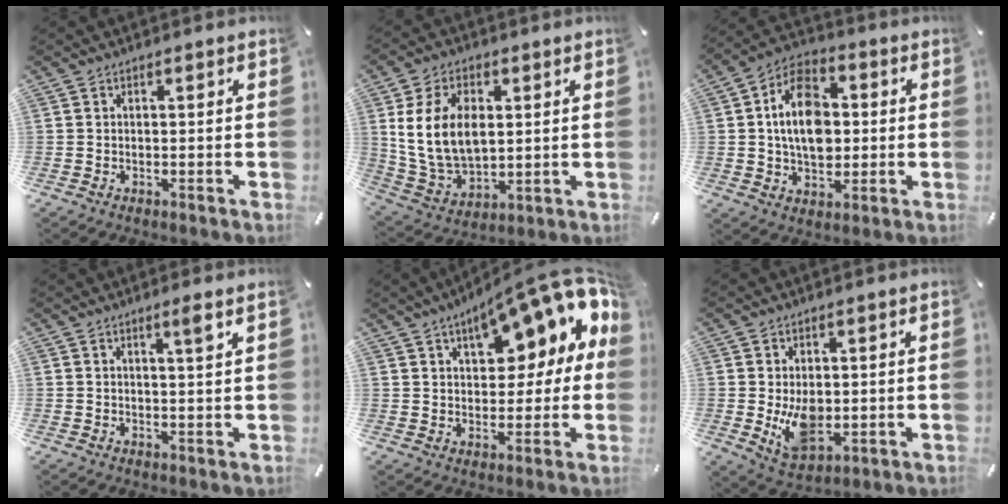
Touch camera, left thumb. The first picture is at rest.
{"total": 13.9, "force": [2.9, 9.9, 9.4], "torque": [-0.214, 0.000, 0.050]}
{"total": 14.1, "force": [0.8, 10.2, 9.8], "torque": [-0.179, 0.011, 0.013]}
{"total": 3.0, "force": [1.7, -0.1, 2.5], "torque": [-0.043, -0.007, 0.026]}
{"total": 17.9, "force": [9.9, 8.2, 12.4], "torque": [-0.169, -0.063, 0.164]}
{"total": 9.2, "force": [-0.2, 6.3, 6.7], "torque": [-0.117, -0.010, -0.004]}